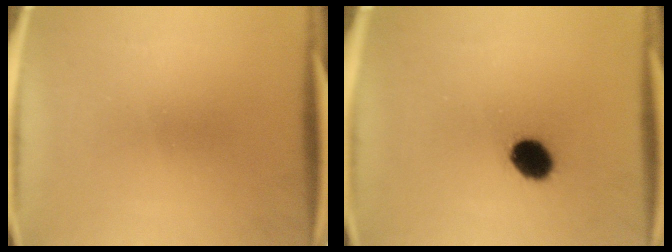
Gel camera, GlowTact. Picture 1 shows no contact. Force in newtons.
{"total": 7.6}